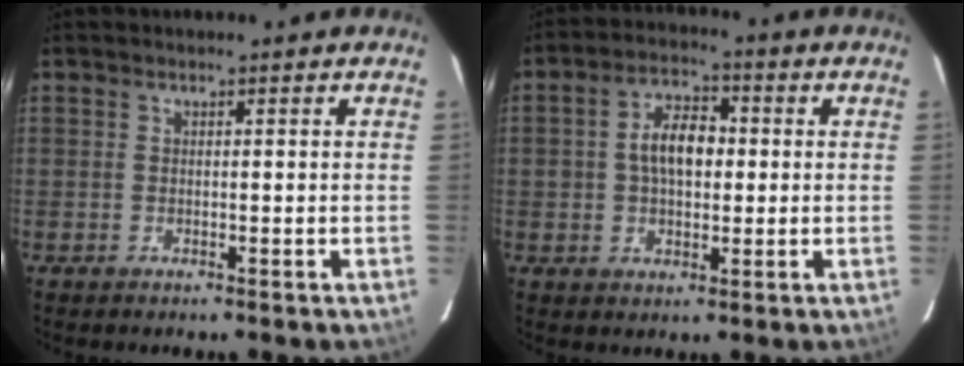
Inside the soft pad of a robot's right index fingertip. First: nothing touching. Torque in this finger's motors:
{"motor_torque": [0.34, 0.00, 0.22, 0.10]}